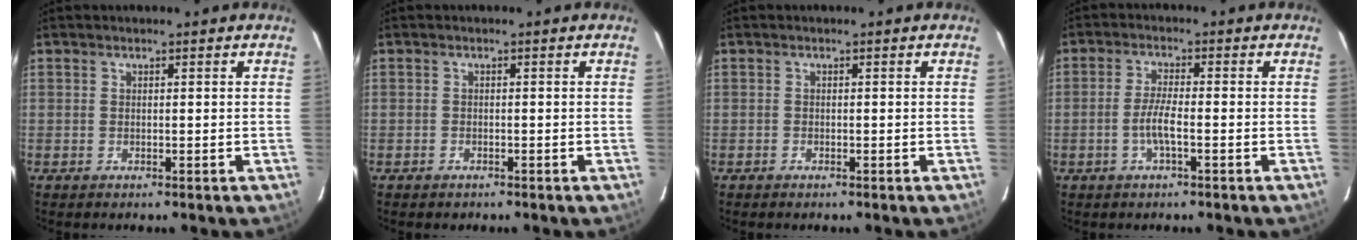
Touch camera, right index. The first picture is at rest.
{"total": 1.1, "force": [-0.9, 0.7, 0.0], "torque": [-0.002, 0.002, -0.013]}
{"total": 0.6, "force": [-0.5, 0.3, 0.0], "torque": [0.000, 0.000, -0.012]}
{"total": 4.0, "force": [-1.5, 0.5, 3.6], "torque": [-0.076, -0.001, -0.029]}